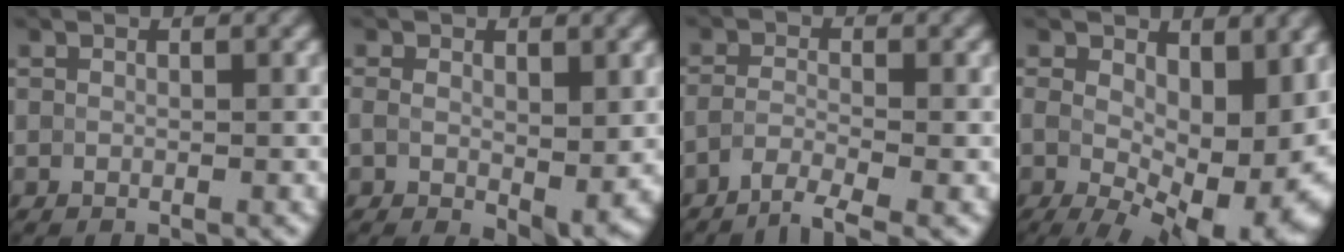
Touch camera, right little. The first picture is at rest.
{"total": 4.6, "force": [-0.6, 2.4, 3.8], "torque": [-0.072, -0.012, 0.003]}
{"total": 2.8, "force": [-2.5, 0.1, 1.3], "torque": [-0.023, 0.001, -0.055]}
{"total": 15.0, "force": [-1.2, 7.9, 12.7], "torque": [-0.166, -0.032, 0.013]}